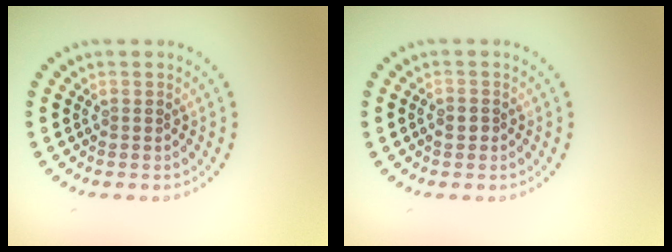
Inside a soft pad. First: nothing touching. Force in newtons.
{"total": 0.6, "press": 0.6, "slide": 0.1}